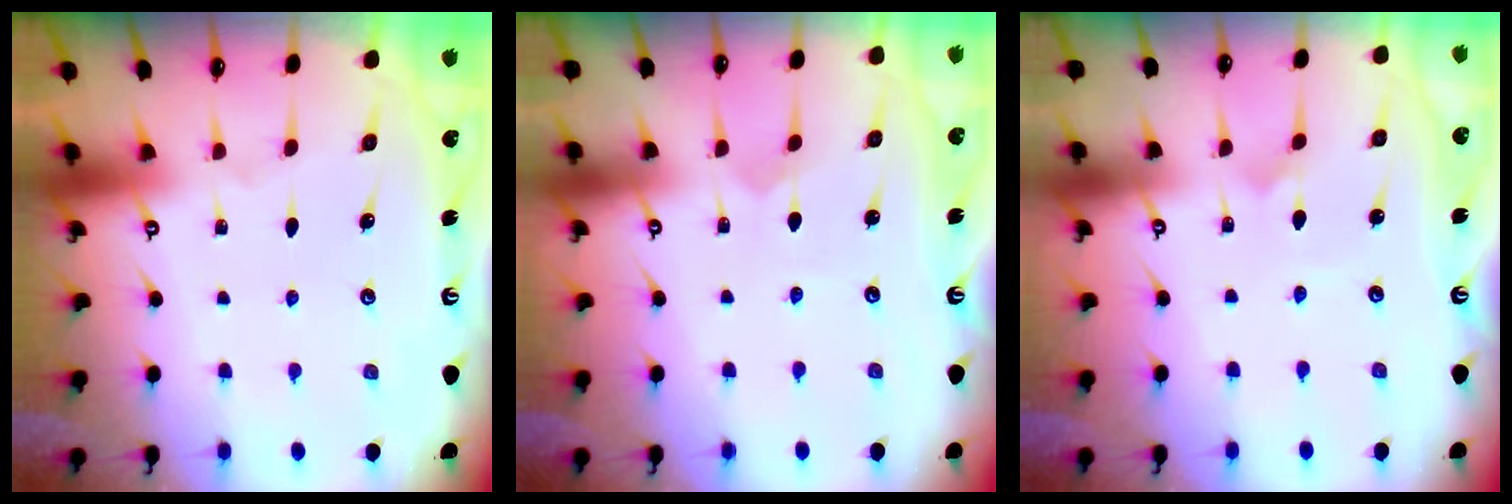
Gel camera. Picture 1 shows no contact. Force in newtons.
{"total": 2.4, "press": 2.4, "slide": 0.2}
{"total": 1.5, "press": 1.5, "slide": 0.0}